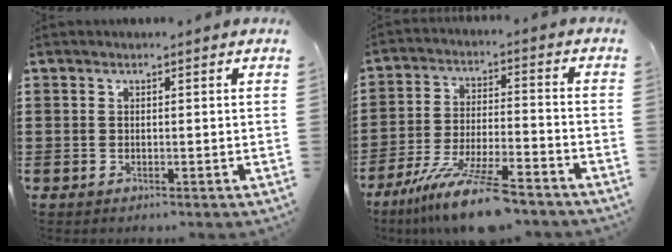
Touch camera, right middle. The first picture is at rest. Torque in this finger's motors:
{"motor_torque": [1.54, -0.60, 0.59, 0.12]}